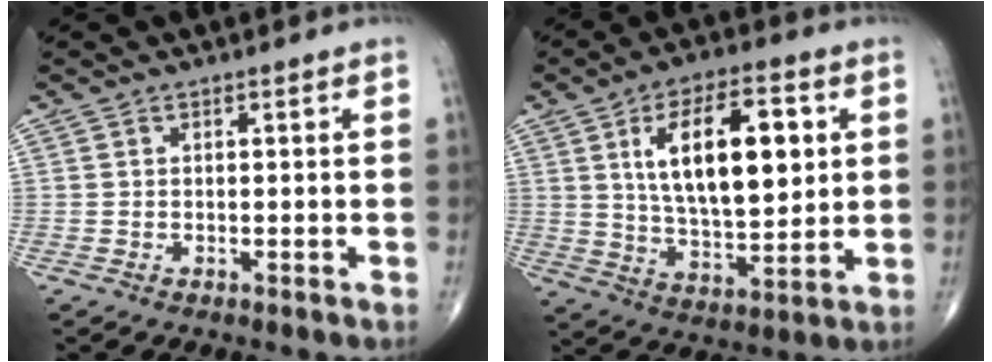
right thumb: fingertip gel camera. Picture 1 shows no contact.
{"total": 18.1, "force": [4.5, 8.1, 15.5], "torque": [-0.231, -0.014, 0.078]}